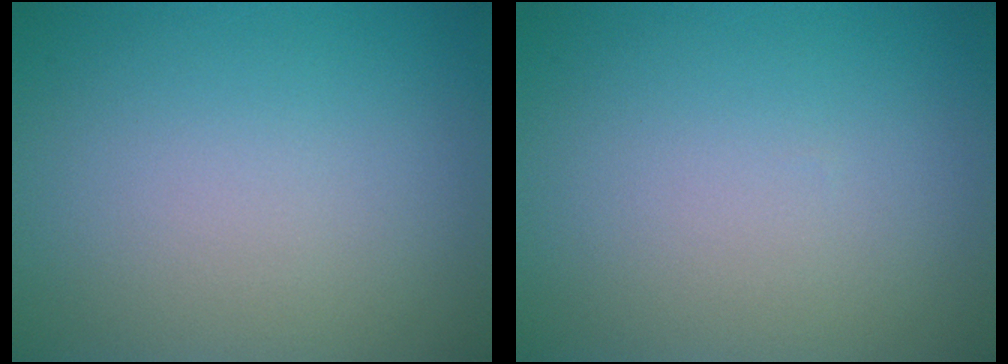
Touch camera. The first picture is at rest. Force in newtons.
{"total": 0.0}